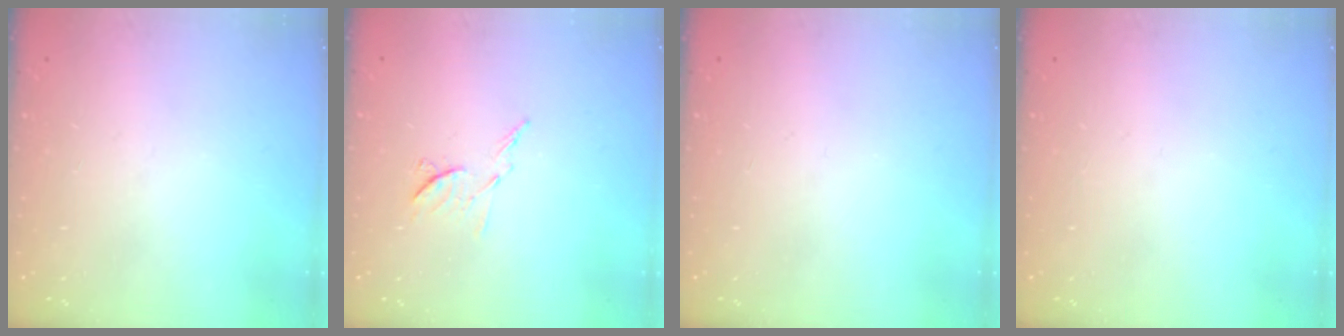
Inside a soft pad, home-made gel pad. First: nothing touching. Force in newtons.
{"total": 6.8, "press": 6.8, "slide": 0.5}
{"total": 0.0}
{"total": 0.0}